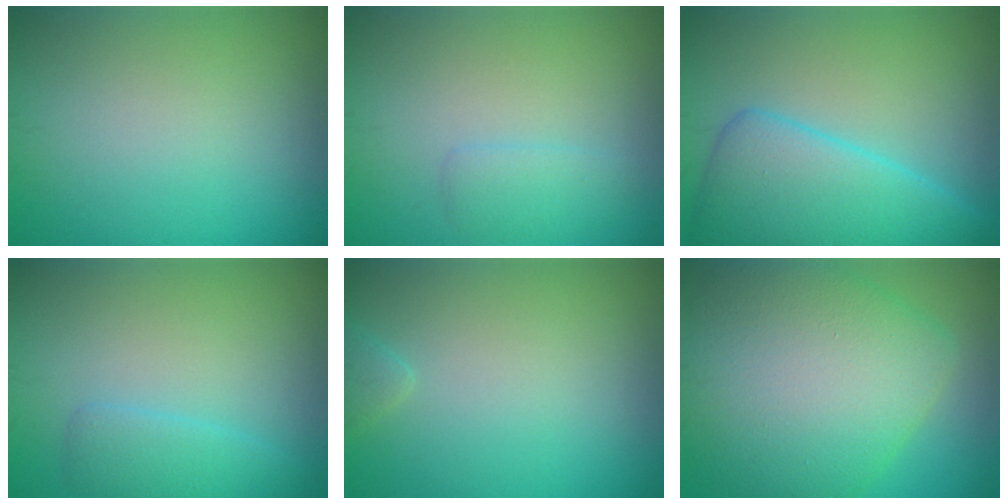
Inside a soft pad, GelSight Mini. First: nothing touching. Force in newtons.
{"total": 1.6, "press": 1.6, "slide": 0.2}
{"total": 7.5, "press": 7.5, "slide": 0.3}
{"total": 2.2, "press": 2.2, "slide": 0.1}
{"total": 1.0, "press": 1.0, "slide": 0.1}
{"total": 11.1, "press": 11.1, "slide": 0.5}